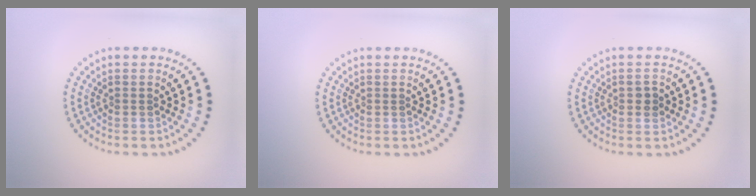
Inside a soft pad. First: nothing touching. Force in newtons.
{"total": 0.0}
{"total": 1.0, "press": 1.0, "slide": 0.1}